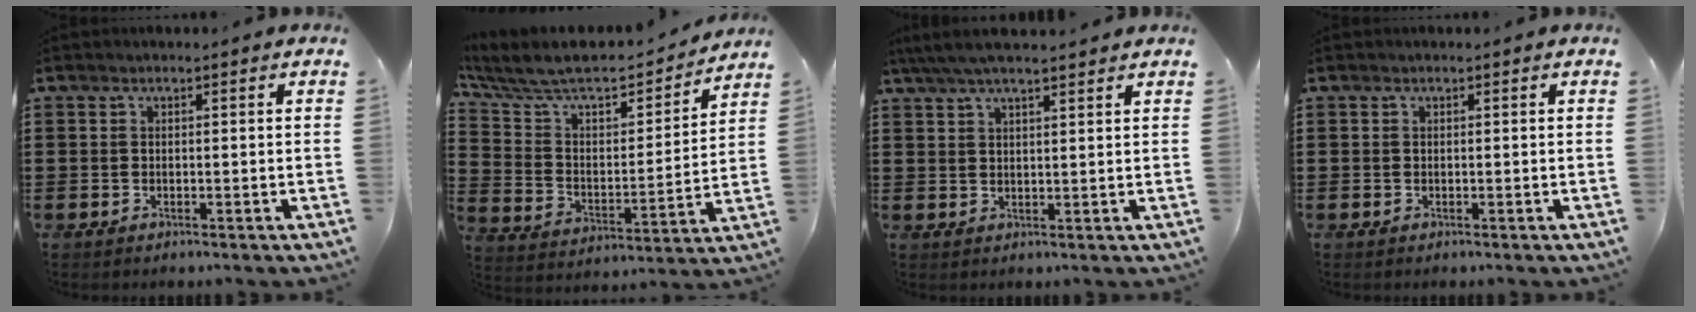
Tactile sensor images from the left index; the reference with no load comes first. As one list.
[{"total": 7.9, "force": [6.9, 2.5, 3.1], "torque": [-0.094, -0.050, 0.115]}, {"total": 4.6, "force": [3.8, 0.6, 2.6], "torque": [-0.060, -0.001, 0.069]}, {"total": 0.0}]